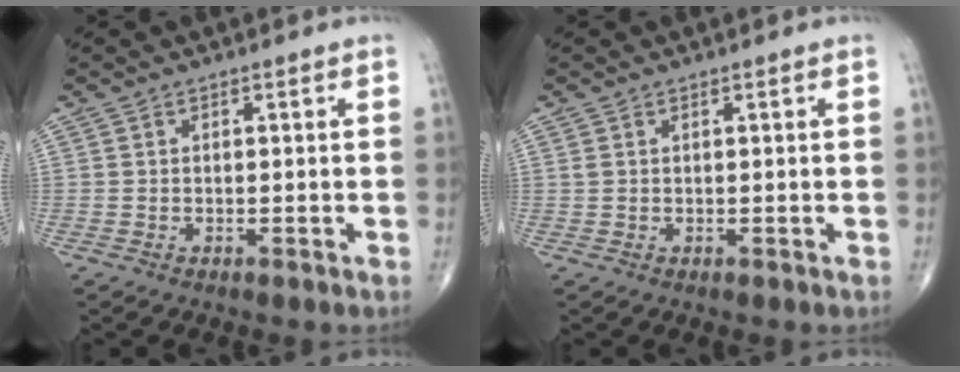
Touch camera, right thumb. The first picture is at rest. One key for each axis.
{"total": 0.8, "fx": 0.4, "fy": 0.4, "fz": 0.6, "tx": -0.013, "ty": 0.010, "tz": 0.012}